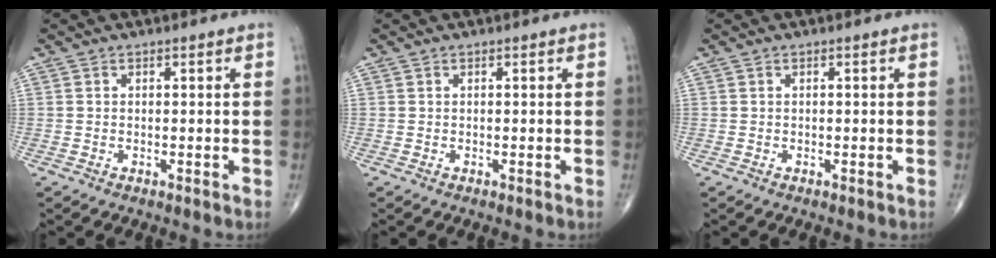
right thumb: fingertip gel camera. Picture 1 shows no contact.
{"total": 0.0}
{"total": 0.0}